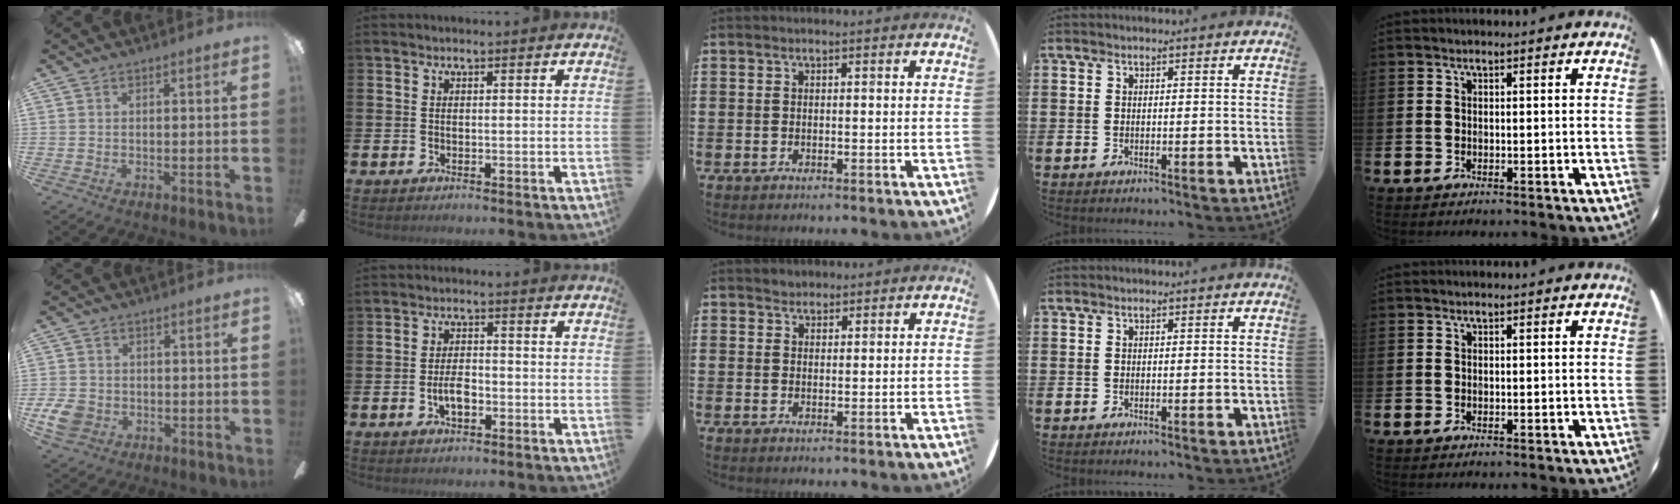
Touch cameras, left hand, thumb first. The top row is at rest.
{"thumb": {"total": 6.5, "force": [-1.7, 5.5, 2.9], "torque": [-0.068, 0.012, -0.032]}, "index": {"total": 3.4, "force": [-1.1, 1.7, 2.7], "torque": [-0.035, -0.001, -0.024]}, "middle": {"total": 1.6, "force": [1.5, 0.6, -0.2], "torque": [0.001, 0.002, 0.030]}}